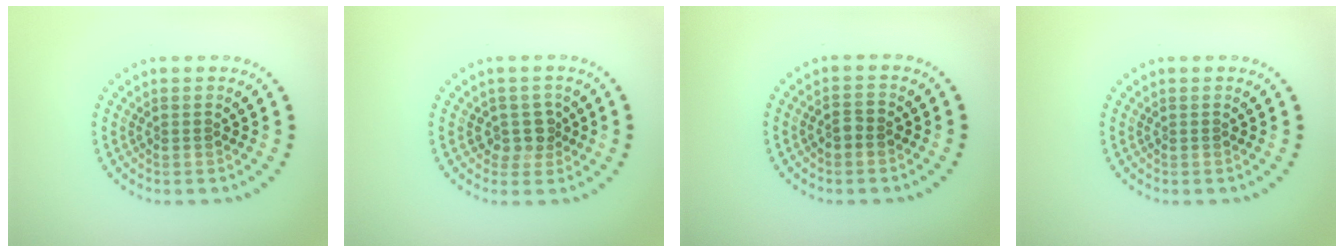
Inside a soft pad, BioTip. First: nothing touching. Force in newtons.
{"total": 2.1, "press": 1.7, "slide": 1.1}
{"total": 1.6, "press": 1.5, "slide": 0.4}
{"total": 0.0}